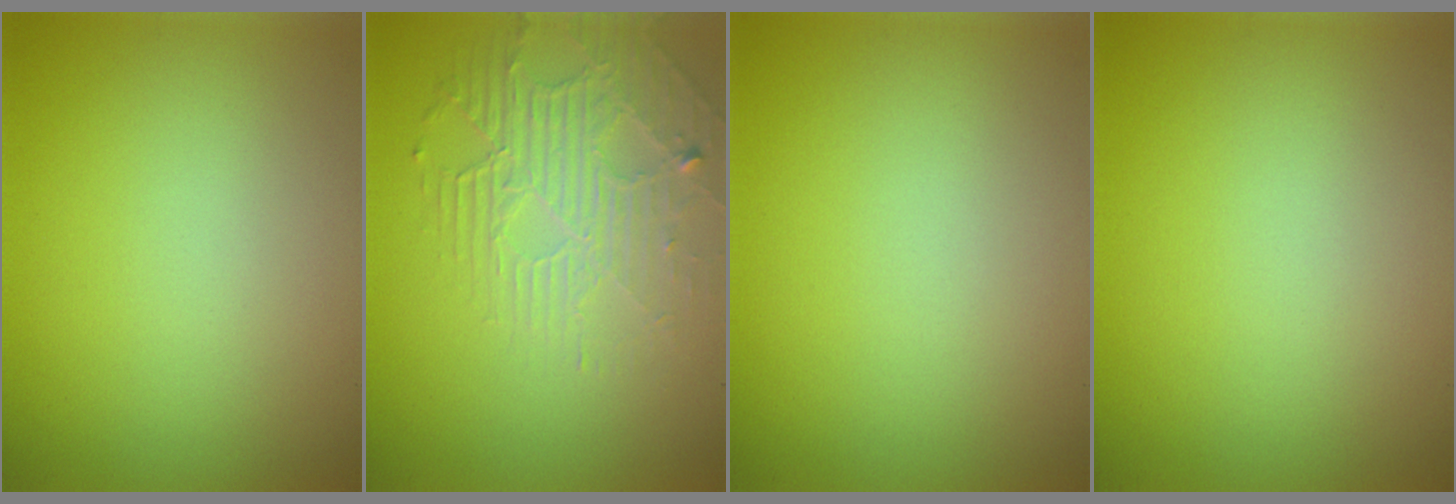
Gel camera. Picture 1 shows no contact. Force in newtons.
{"total": 2.6, "press": 2.0, "slide": 1.7}
{"total": 0.0}
{"total": 0.0}